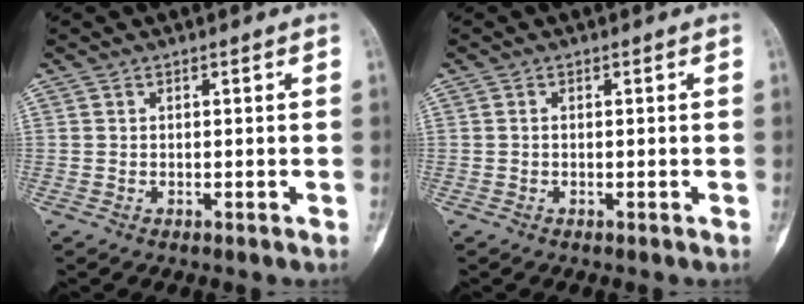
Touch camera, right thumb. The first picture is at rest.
{"total": 0.0}